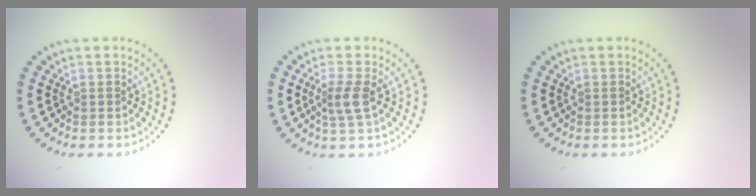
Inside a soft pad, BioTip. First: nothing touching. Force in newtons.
{"total": 2.1, "press": 1.7, "slide": 1.3}
{"total": 0.0}